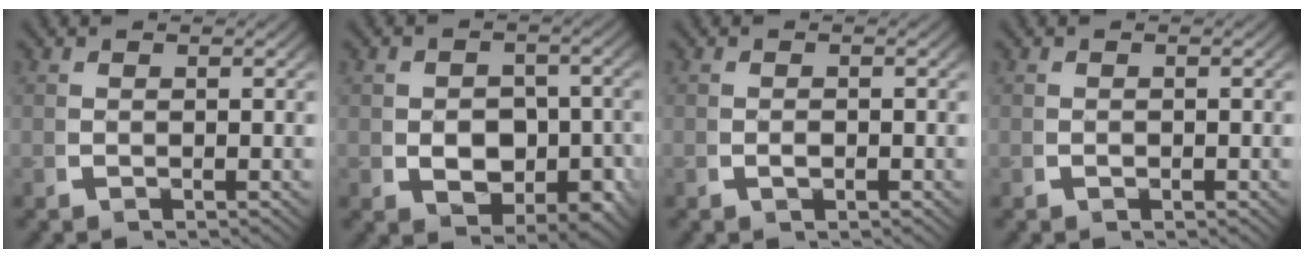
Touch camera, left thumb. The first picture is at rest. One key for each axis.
{"total": 6.6, "fx": -0.8, "fy": 4.9, "fz": 4.4, "tx": -0.072, "ty": -0.033, "tz": 0.003}
{"total": 1.1, "fx": -0.3, "fy": 0.8, "fz": 0.7, "tx": -0.015, "ty": -0.005, "tz": -0.005}
{"total": 0.6, "fx": -0.1, "fy": 0.5, "fz": 0.3, "tx": -0.005, "ty": -0.005, "tz": -0.002}